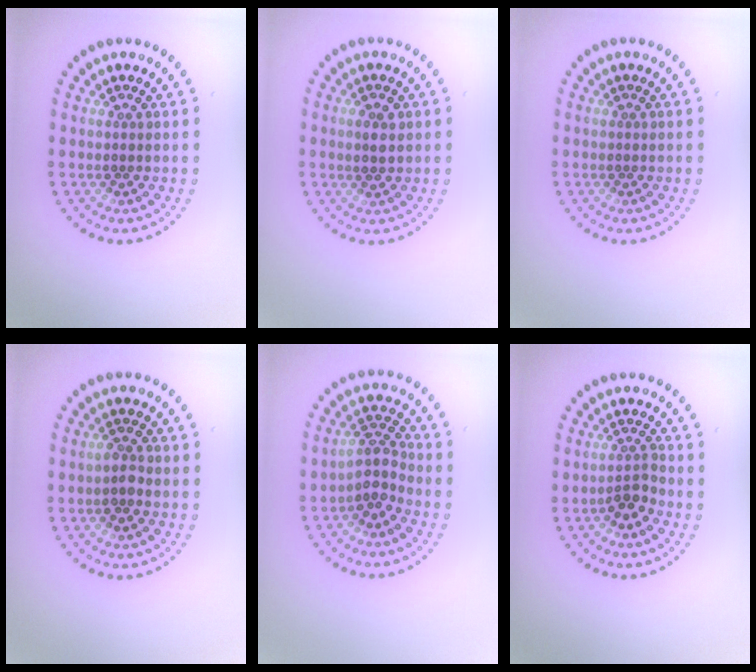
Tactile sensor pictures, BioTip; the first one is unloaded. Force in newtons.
{"total": 1.7, "press": 1.7, "slide": 0.3}
{"total": 0.0}
{"total": 1.6, "press": 1.6, "slide": 0.4}
{"total": 3.0, "press": 2.3, "slide": 1.8}
{"total": 1.9, "press": 1.5, "slide": 1.2}